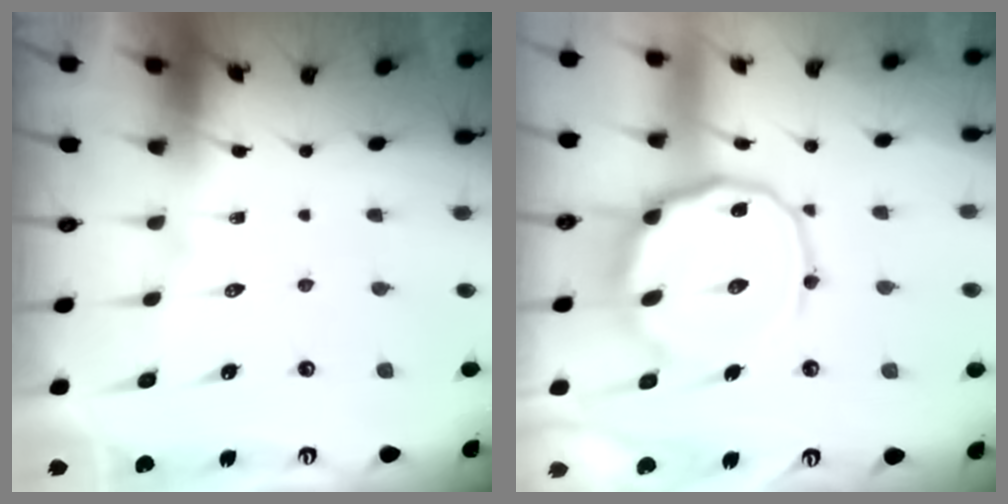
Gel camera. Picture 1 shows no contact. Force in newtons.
{"total": 13.6, "press": 13.6, "slide": 1.3}